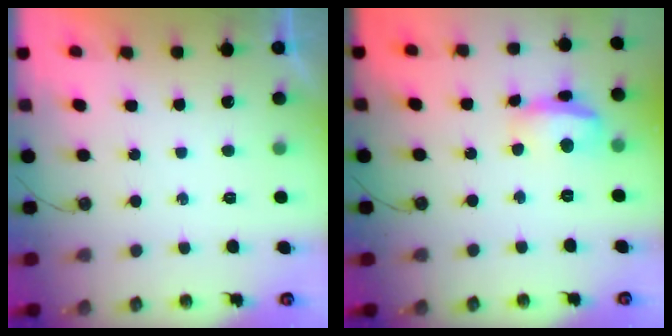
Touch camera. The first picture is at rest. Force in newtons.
{"total": 10.8, "press": 10.7, "slide": 1.5}